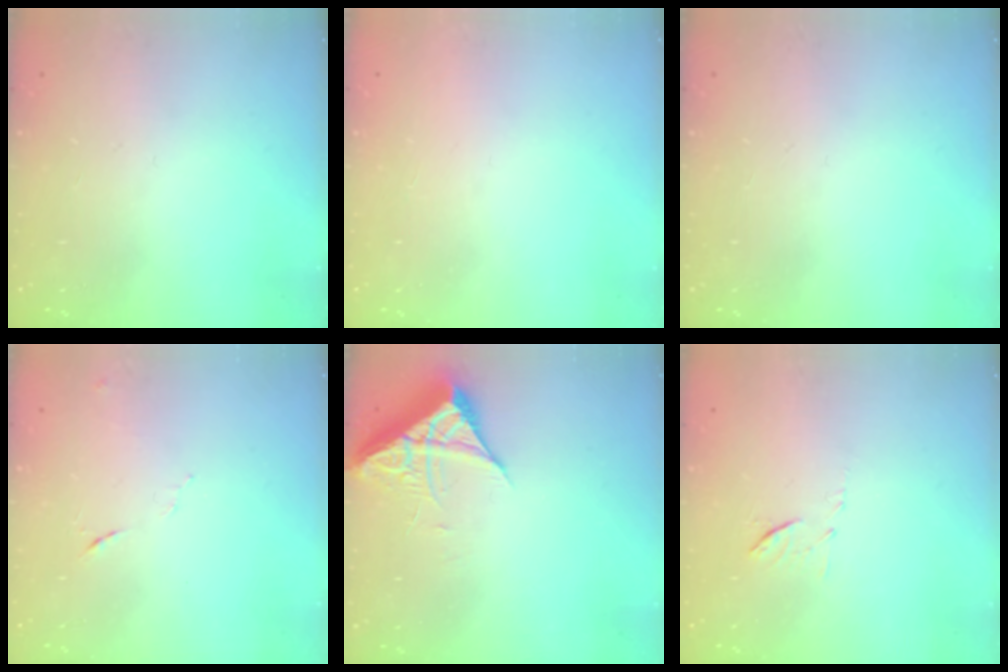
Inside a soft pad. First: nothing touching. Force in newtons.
{"total": 1.5, "press": 1.5, "slide": 0.1}
{"total": 0.0}
{"total": 5.2, "press": 5.1, "slide": 0.8}
{"total": 6.6, "press": 6.6, "slide": 0.3}
{"total": 6.0, "press": 6.0, "slide": 0.6}